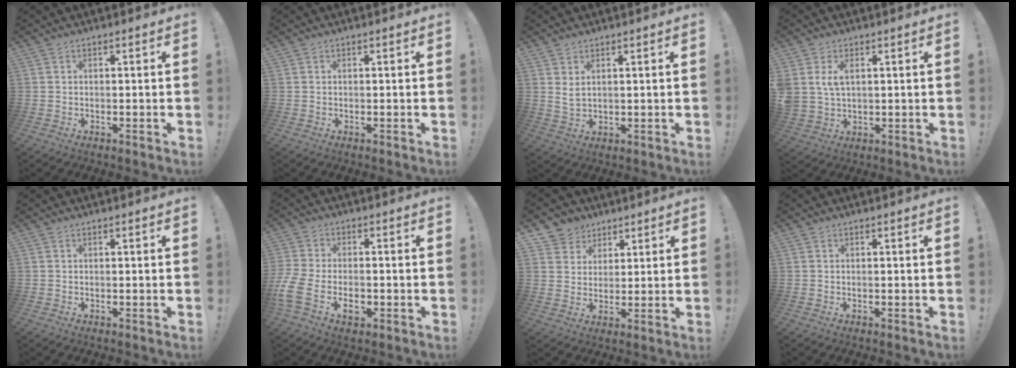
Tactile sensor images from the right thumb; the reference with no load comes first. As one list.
[{"total": 0.0}, {"total": 3.3, "force": [1.8, 1.4, 2.3], "torque": [-0.037, -0.009, 0.032]}, {"total": 5.5, "force": [2.2, 3.7, 3.4], "torque": [-0.084, -0.005, 0.040]}, {"total": 0.0}, {"total": 8.7, "force": [-3.2, 5.4, 6.1], "torque": [-0.136, -0.001, -0.060]}, {"total": 6.5, "force": [3.3, 5.6, 0.3], "torque": [-0.009, -0.024, 0.069]}, {"total": 0.0}]